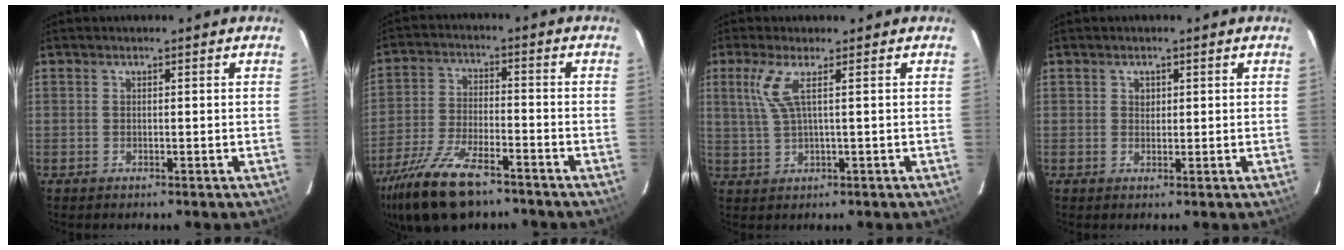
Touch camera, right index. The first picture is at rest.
{"total": 16.2, "force": [-11.7, 5.9, 9.5], "torque": [-0.212, -0.032, -0.215]}
{"total": 4.5, "force": [1.4, -0.2, 4.2], "torque": [-0.087, 0.000, 0.036]}
{"total": 1.2, "force": [0.4, 1.1, 0.3], "torque": [-0.003, 0.005, 0.007]}